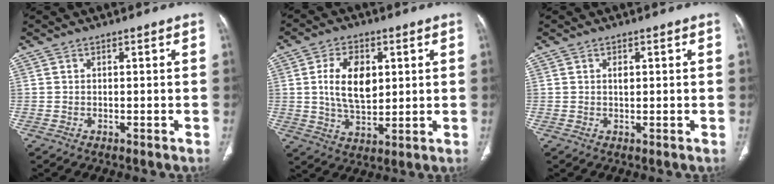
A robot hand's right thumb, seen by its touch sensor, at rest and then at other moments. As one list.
[{"total": 10.4, "force": [2.2, 6.2, 8.1], "torque": [-0.130, -0.011, 0.044]}, {"total": 1.1, "force": [0.3, 0.6, 0.8], "torque": [-0.010, 0.000, 0.006]}]